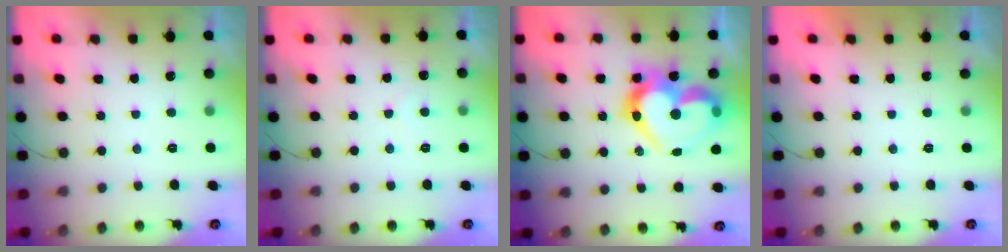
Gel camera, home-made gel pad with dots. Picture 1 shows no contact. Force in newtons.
{"total": 3.5, "press": 3.5, "slide": 0.2}
{"total": 21.6, "press": 21.5, "slide": 2.4}
{"total": 1.6, "press": 1.6, "slide": 0.1}